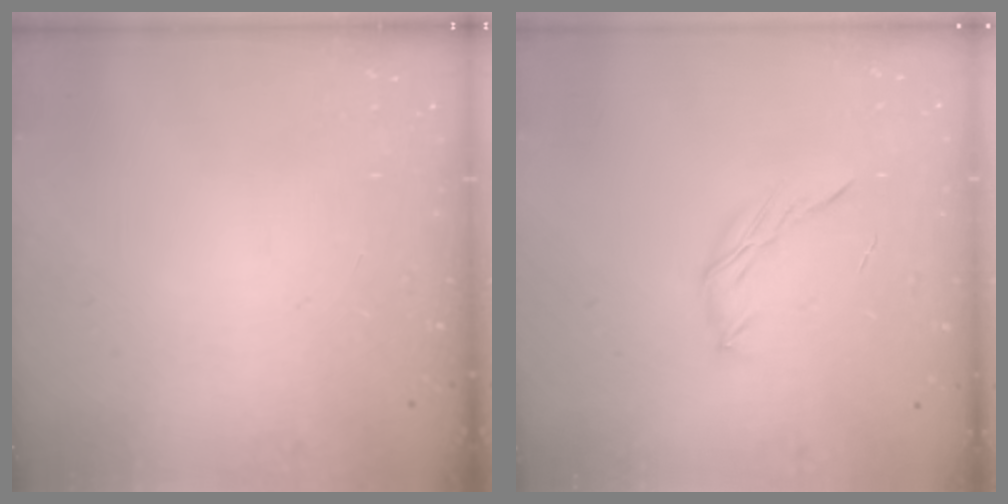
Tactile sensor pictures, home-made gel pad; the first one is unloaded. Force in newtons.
{"total": 5.8, "press": 5.7, "slide": 1.2}